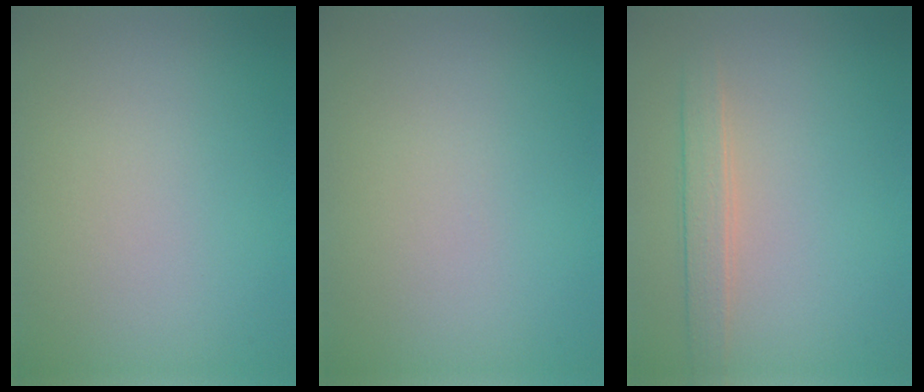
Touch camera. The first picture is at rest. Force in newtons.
{"total": 0.0}
{"total": 2.2, "press": 2.2, "slide": 0.1}